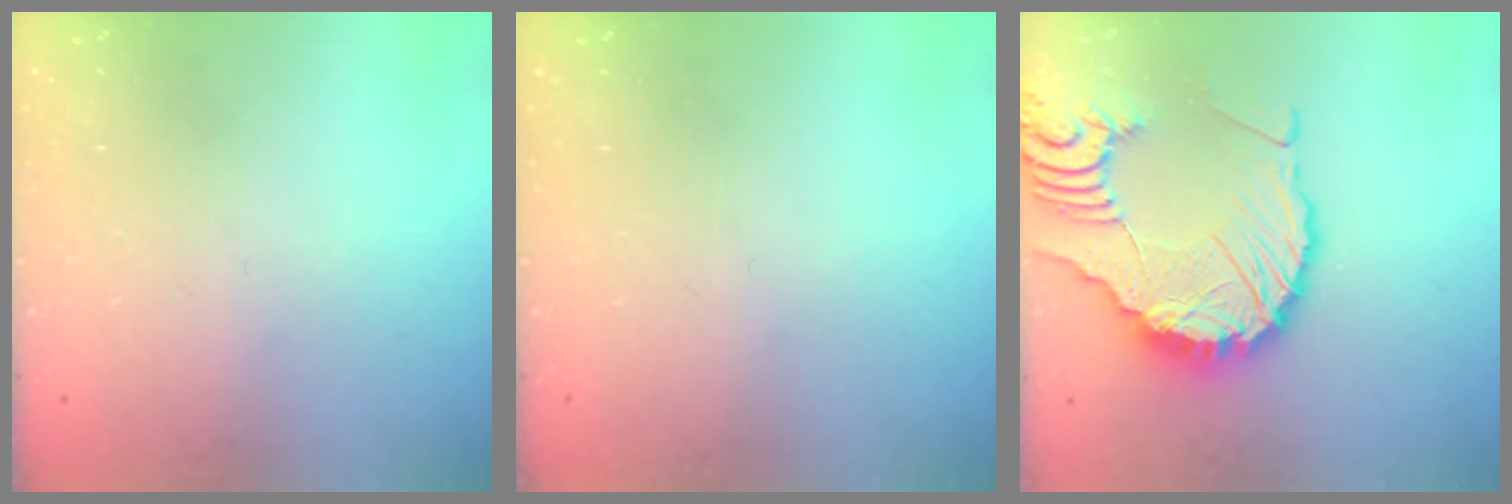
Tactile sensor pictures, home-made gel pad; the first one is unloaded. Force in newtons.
{"total": 0.0}
{"total": 15.7, "press": 15.6, "slide": 1.9}